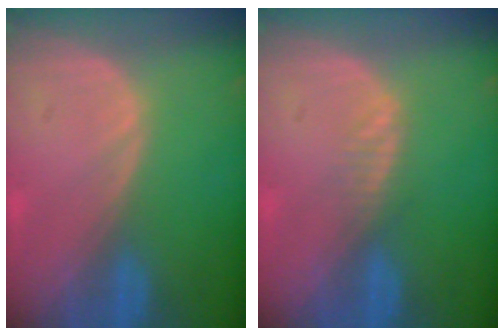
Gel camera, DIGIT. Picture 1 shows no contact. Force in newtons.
{"total": 1.6, "press": 1.6, "slide": 0.1}